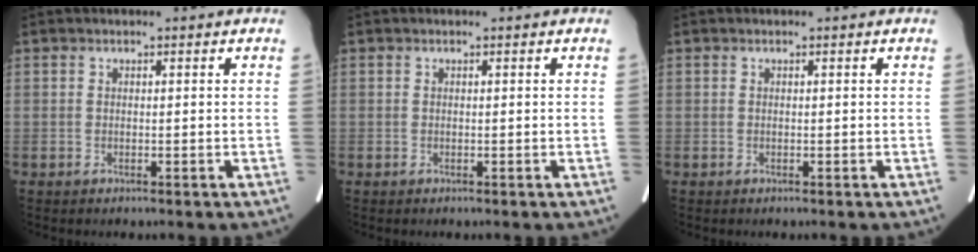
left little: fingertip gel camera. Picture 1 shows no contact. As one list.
[{"total": 0.0}, {"total": 0.0}]